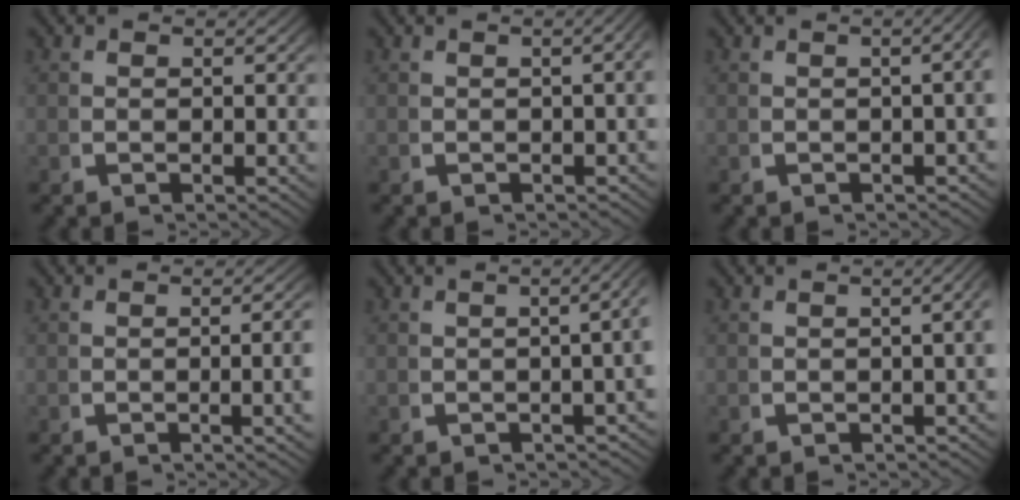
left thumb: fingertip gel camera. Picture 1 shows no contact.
{"total": 3.1, "force": [-0.2, 1.2, 2.9], "torque": [-0.032, 0.016, -0.006]}
{"total": 5.0, "force": [0.6, 2.3, 4.4], "torque": [-0.039, 0.028, -0.004]}
{"total": 3.5, "force": [-0.3, 0.8, 3.4], "torque": [-0.040, 0.006, -0.010]}
{"total": 5.7, "force": [0.9, 2.8, 5.0], "torque": [-0.040, 0.031, -0.003]}
{"total": 4.5, "force": [0.3, 1.9, 4.1], "torque": [-0.038, 0.024, -0.005]}